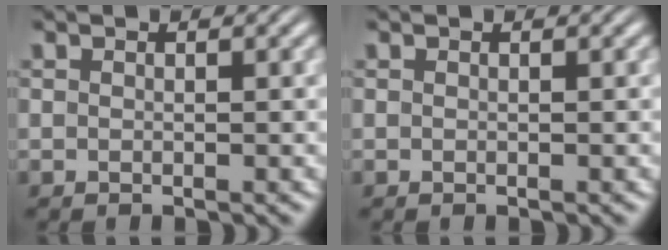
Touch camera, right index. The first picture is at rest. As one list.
[{"total": 0.0}]